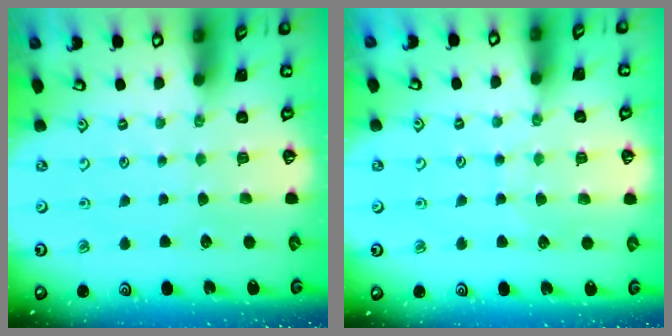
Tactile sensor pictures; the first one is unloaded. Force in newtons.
{"total": 5.2, "press": 5.1, "slide": 0.7}